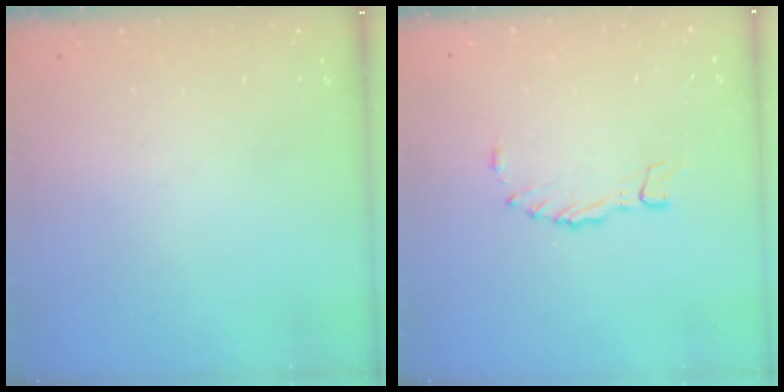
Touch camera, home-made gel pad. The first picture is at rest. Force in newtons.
{"total": 1.8, "press": 1.7, "slide": 0.3}